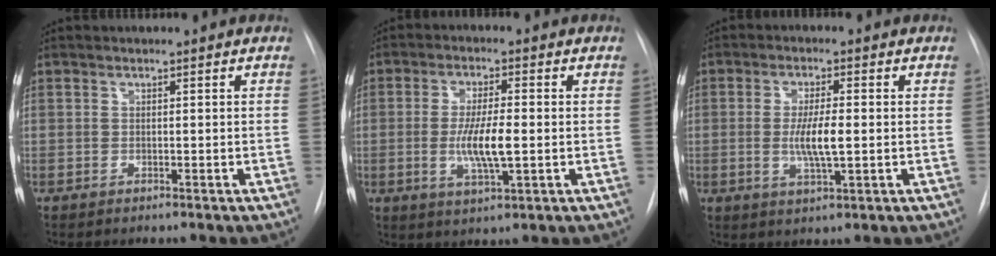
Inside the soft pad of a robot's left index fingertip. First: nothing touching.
{"total": 7.3, "force": [-1.6, 1.2, 7.0], "torque": [-0.137, -0.014, -0.026]}
{"total": 5.8, "force": [-1.2, 0.8, 5.6], "torque": [-0.111, -0.014, -0.018]}